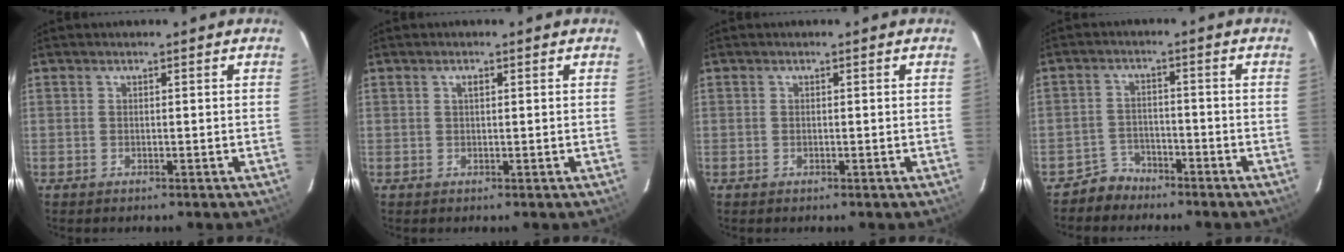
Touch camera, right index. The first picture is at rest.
{"total": 0.9, "force": [0.3, 0.4, 0.7], "torque": [-0.013, 0.005, 0.005]}
{"total": 0.0}
{"total": 3.6, "force": [-2.9, 2.0, 0.0], "torque": [-0.006, 0.013, -0.053]}